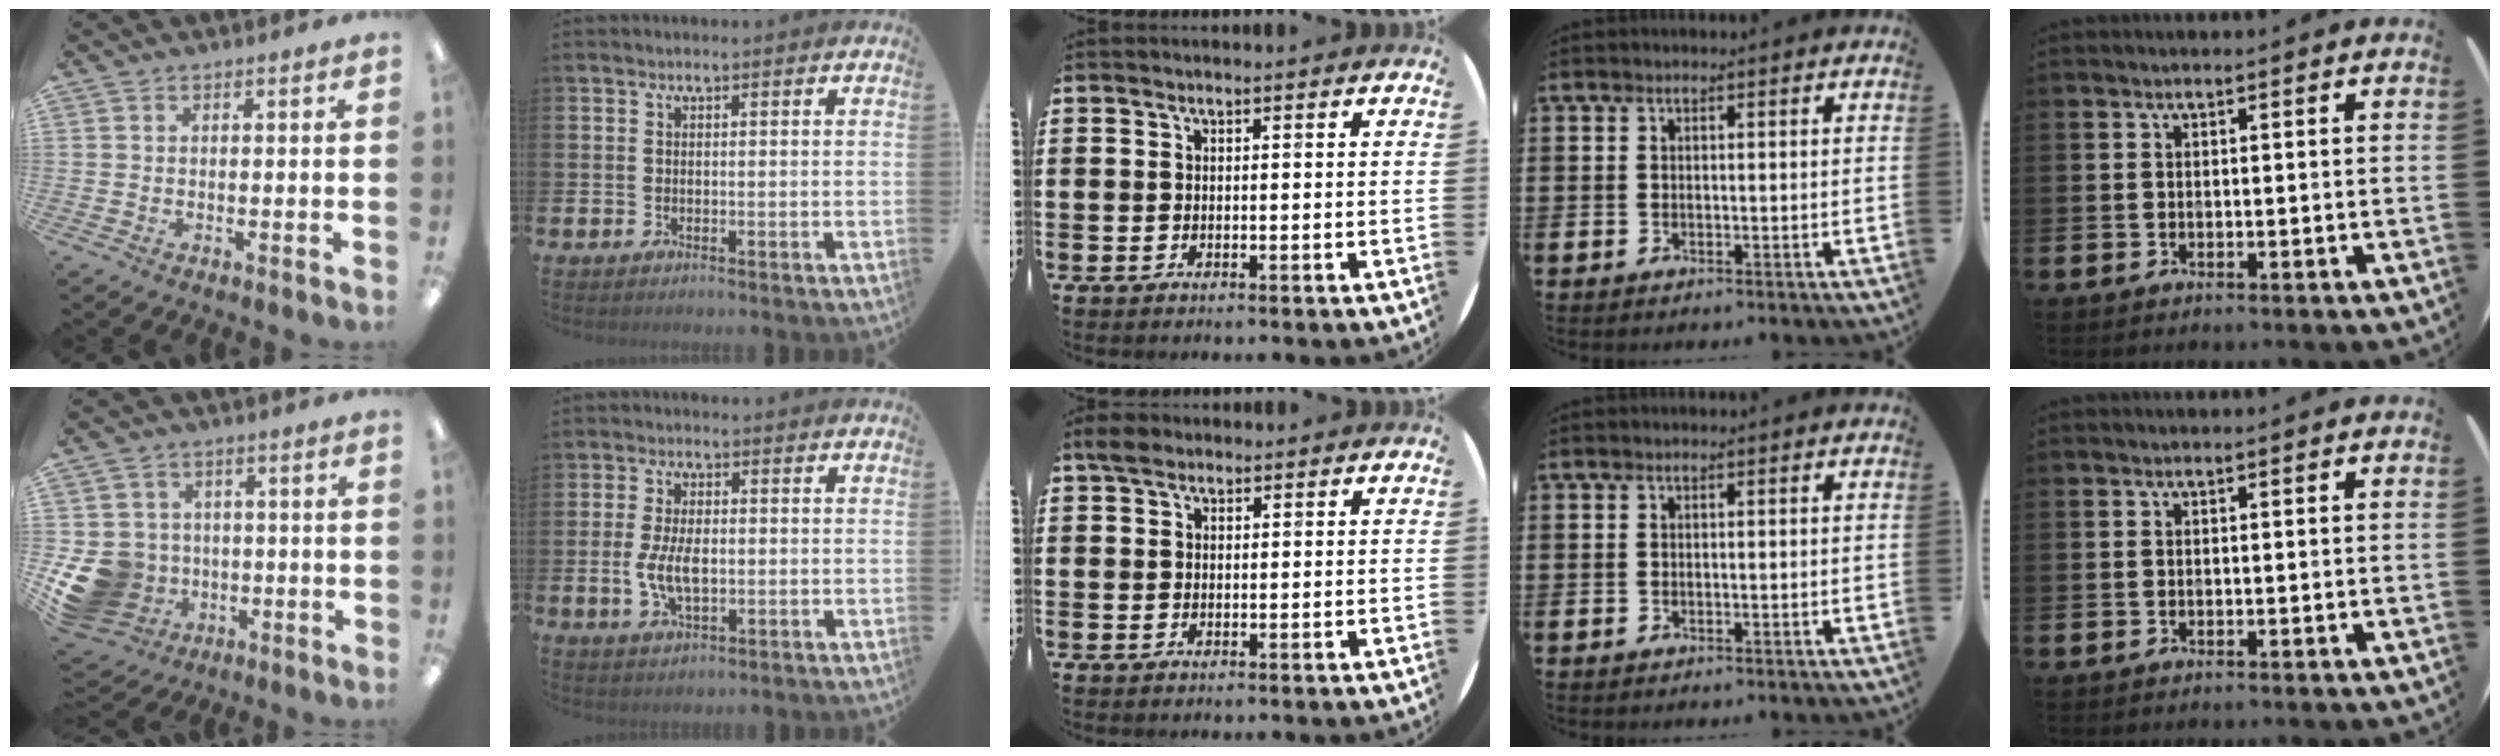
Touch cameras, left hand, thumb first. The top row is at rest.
{"thumb": {"total": 12.5, "force": [-2.9, 11.3, 4.6], "torque": [-0.122, 0.020, -0.042]}, "index": {"total": 5.4, "force": [-0.3, 2.7, 4.7], "torque": [-0.096, 0.002, -0.010]}, "middle": {"total": 1.8, "force": [1.5, 0.9, 0.6], "torque": [-0.006, 0.004, 0.026]}}